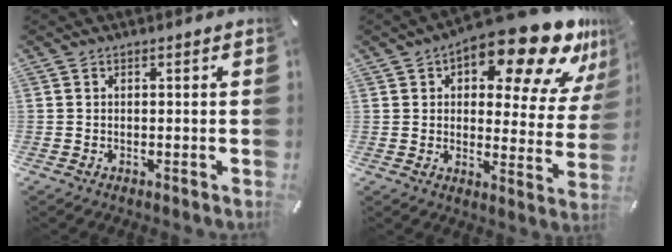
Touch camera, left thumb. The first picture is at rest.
{"total": 20.6, "force": [14.1, 7.7, 12.9], "torque": [-0.169, -0.106, 0.231]}